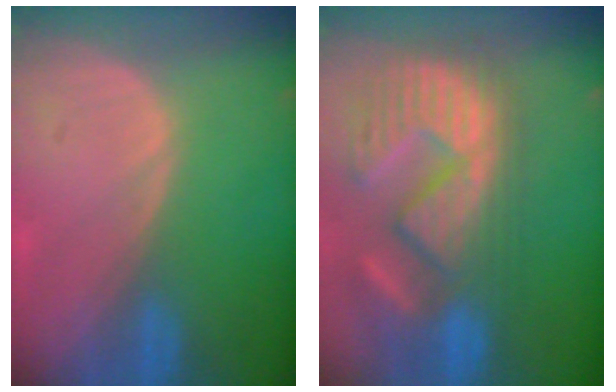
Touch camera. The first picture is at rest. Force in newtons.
{"total": 13.8, "press": 12.2, "slide": 6.4}